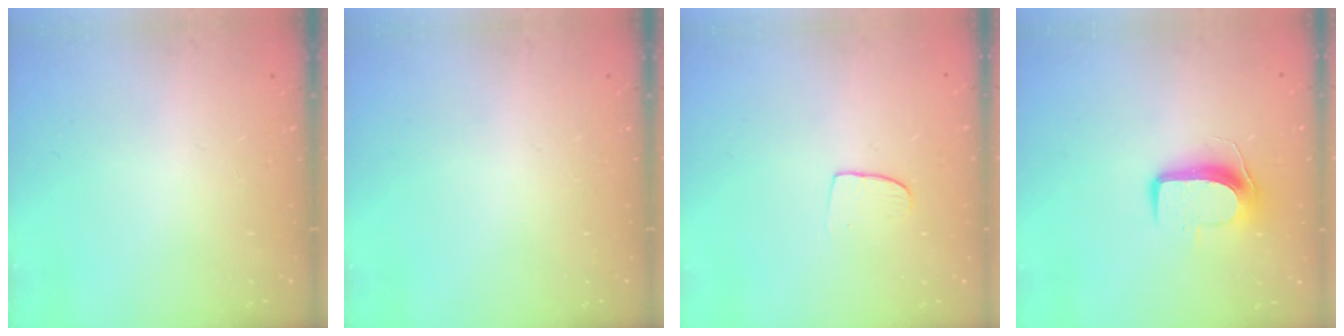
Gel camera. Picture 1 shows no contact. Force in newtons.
{"total": 0.0}
{"total": 6.3, "press": 6.2, "slide": 0.6}
{"total": 8.9, "press": 8.9, "slide": 0.3}